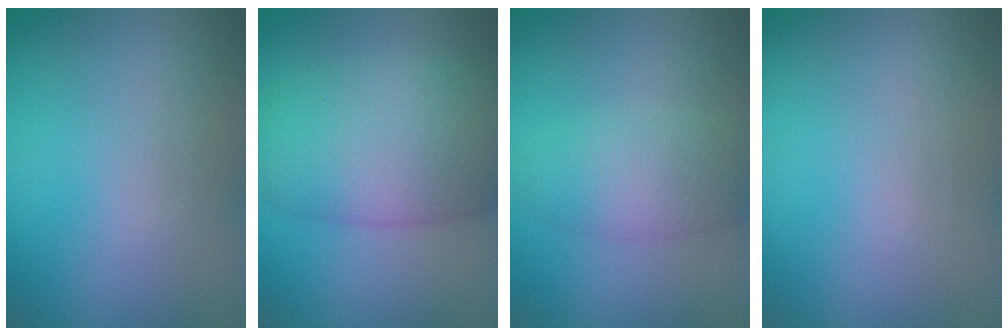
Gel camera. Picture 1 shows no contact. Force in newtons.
{"total": 8.2, "press": 8.1, "slide": 0.4}
{"total": 3.6, "press": 3.6, "slide": 0.3}
{"total": 0.0}